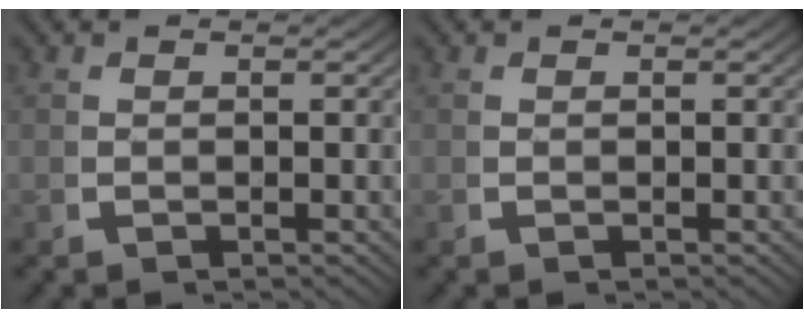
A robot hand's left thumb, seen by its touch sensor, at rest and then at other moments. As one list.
[{"total": 0.0}]